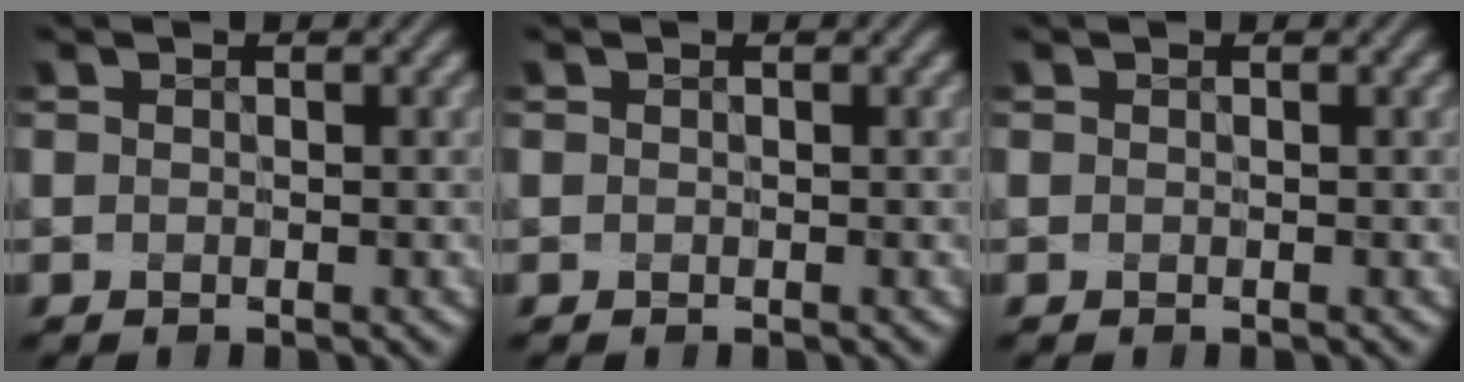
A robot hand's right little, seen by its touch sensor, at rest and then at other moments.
{"total": 0.0}
{"total": 0.0}